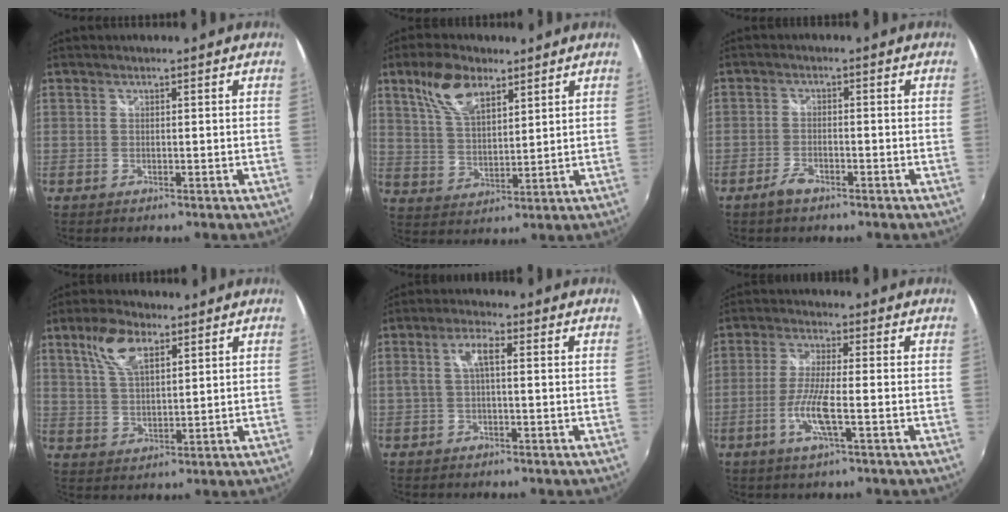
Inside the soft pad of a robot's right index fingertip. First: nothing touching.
{"total": 9.7, "force": [5.9, 4.5, 6.2], "torque": [-0.122, 0.017, 0.119]}
{"total": 3.3, "force": [-2.4, 1.3, 1.9], "torque": [-0.048, -0.002, -0.046]}
{"total": 8.2, "force": [4.5, 3.8, 5.8], "torque": [-0.115, 0.015, 0.088]}
{"total": 4.0, "force": [0.3, 1.1, 3.9], "torque": [-0.076, 0.010, 0.008]}
{"total": 7.1, "force": [-2.5, 0.5, 6.7], "torque": [-0.139, -0.007, -0.051]}